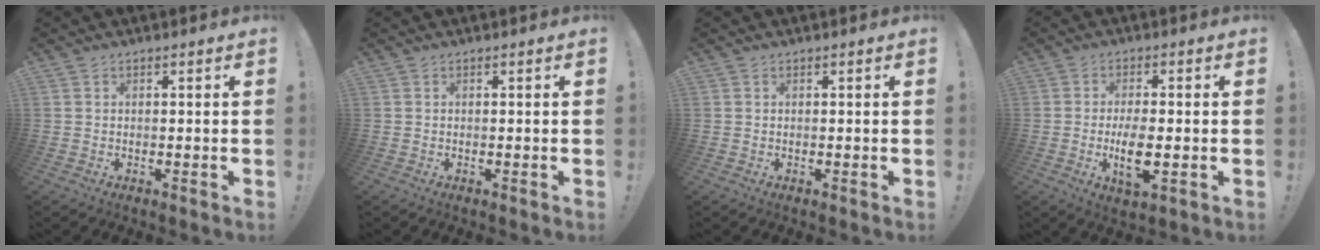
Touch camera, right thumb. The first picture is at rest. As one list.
[{"total": 0.0}, {"total": 0.0}, {"total": 8.2, "force": [-1.6, 3.0, 7.5], "torque": [-0.131, -0.012, -0.028]}]